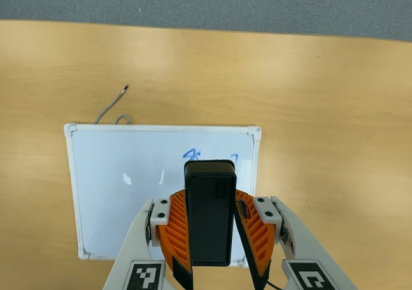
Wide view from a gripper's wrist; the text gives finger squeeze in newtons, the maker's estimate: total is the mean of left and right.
{"total": 7.3, "left": 6.6, "right": 8.0}